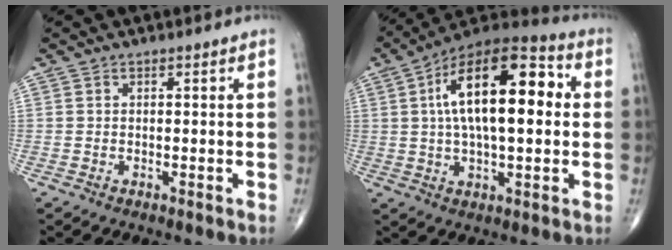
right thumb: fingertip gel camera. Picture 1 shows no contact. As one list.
[{"total": 21.1, "force": [3.3, 9.1, 18.7], "torque": [-0.291, 0.025, 0.042]}]